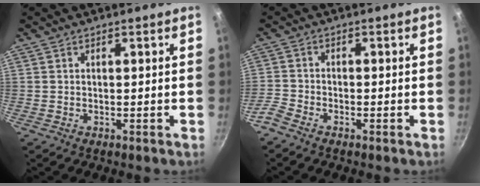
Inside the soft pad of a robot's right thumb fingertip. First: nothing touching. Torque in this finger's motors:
{"motor_torque": [0.69, -0.78, -0.25, -0.36, 0.11]}